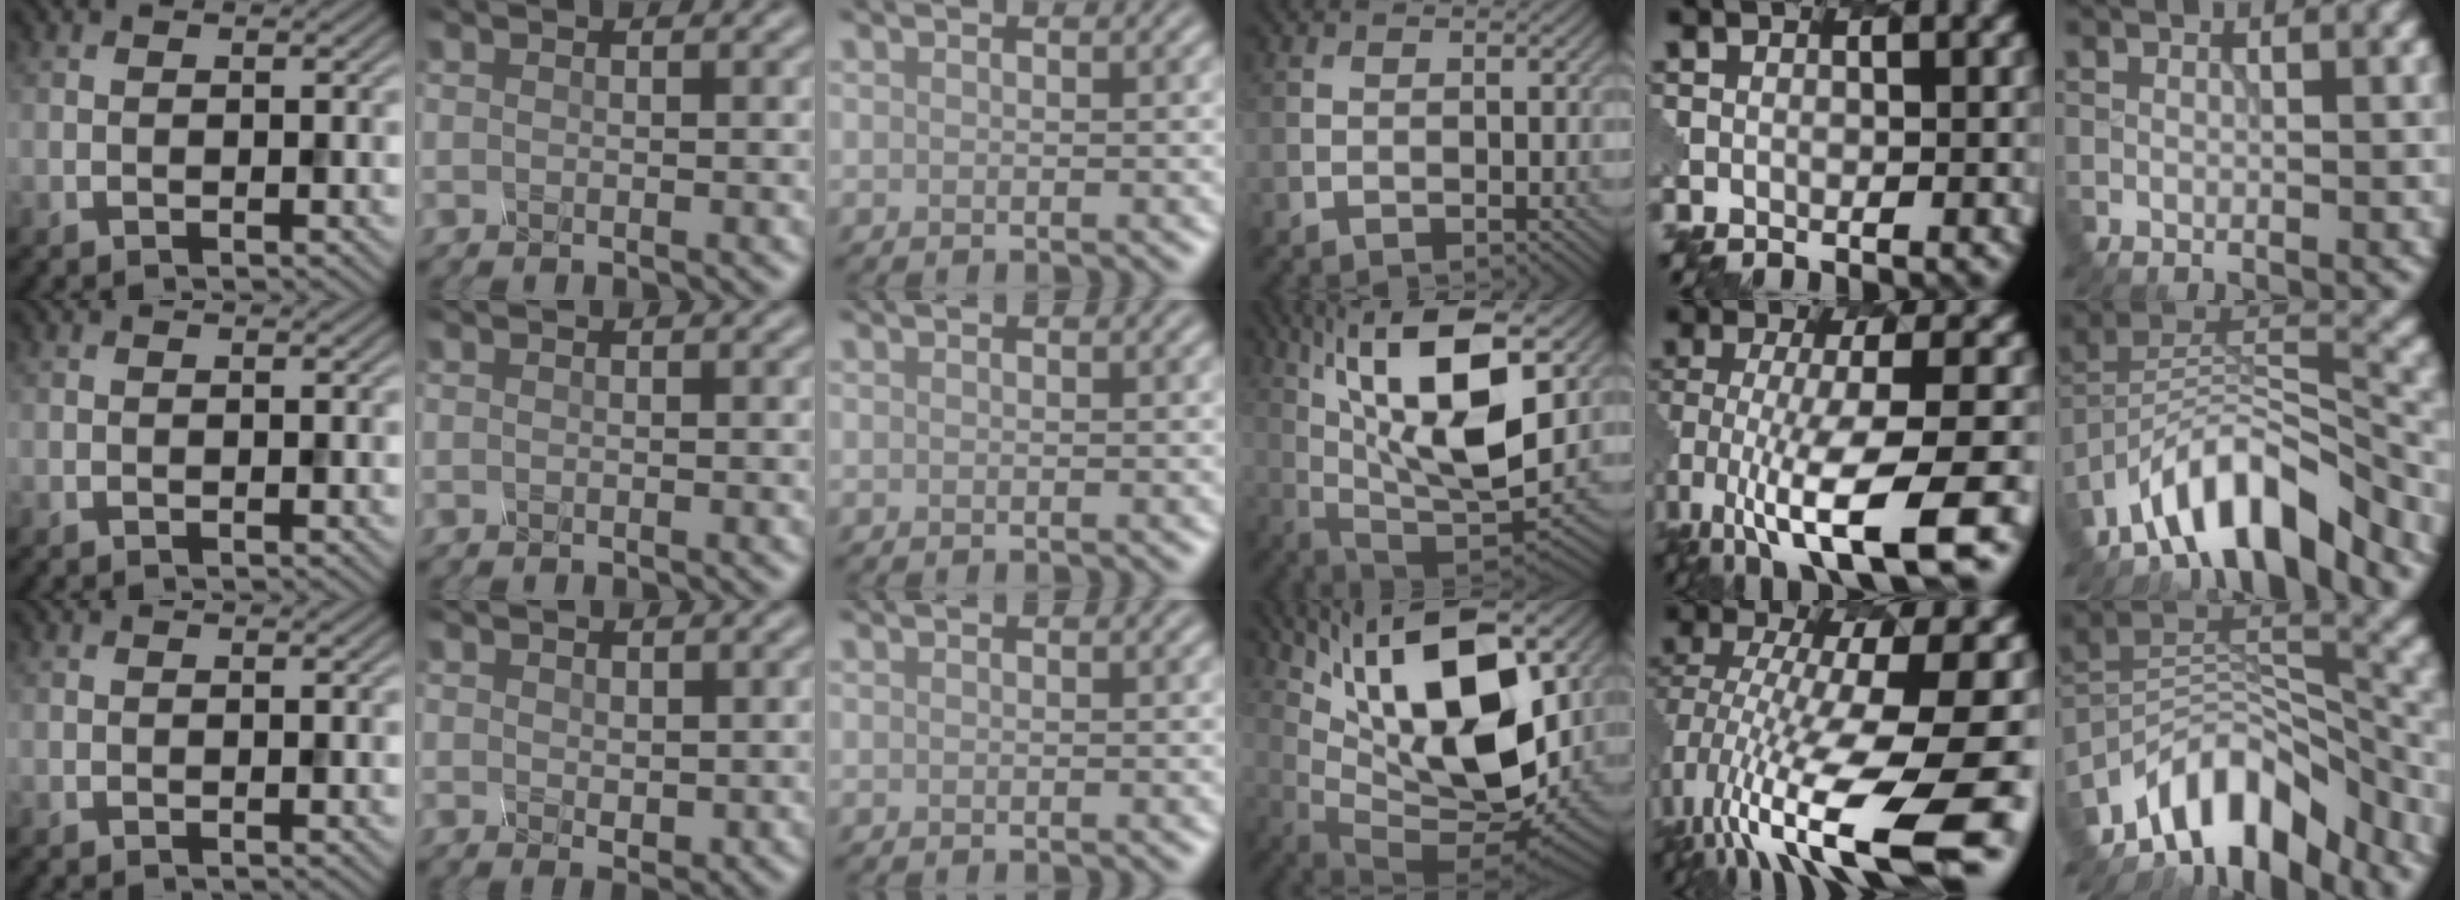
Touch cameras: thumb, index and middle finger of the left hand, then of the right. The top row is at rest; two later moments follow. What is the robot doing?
{"motion": "twist", "object": "rubiks cube"}